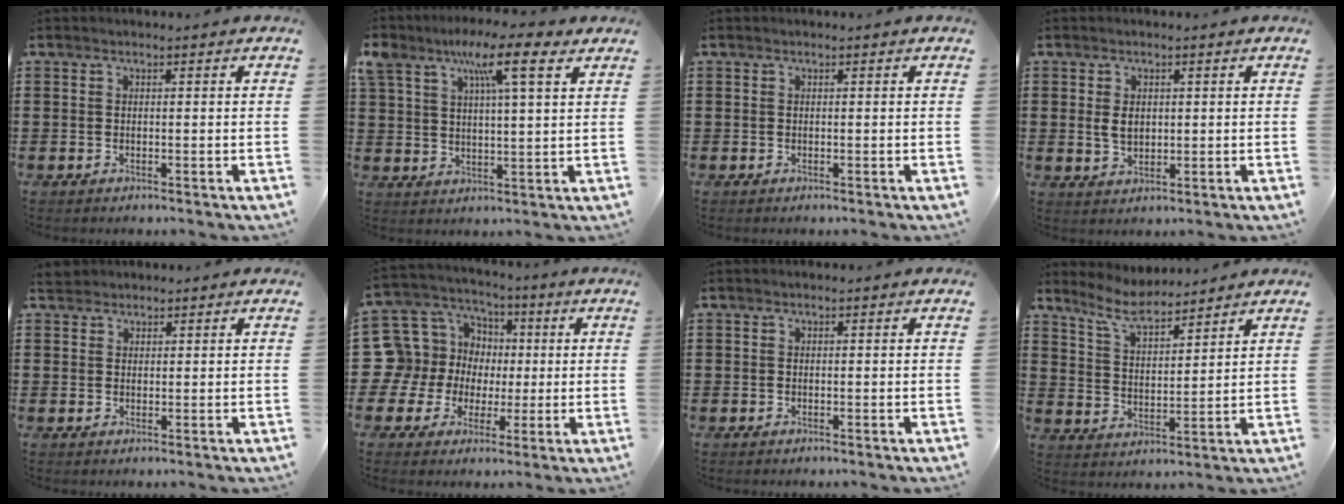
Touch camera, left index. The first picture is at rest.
{"total": 10.0, "force": [6.3, 2.8, 7.2], "torque": [-0.134, -0.004, 0.105]}
{"total": 0.0}
{"total": 2.9, "force": [0.5, 1.9, 2.1], "torque": [-0.037, 0.004, 0.007]}
{"total": 2.2, "force": [1.8, 1.3, 0.0], "torque": [0.000, 0.006, 0.033]}
{"total": 10.0, "force": [-0.1, 9.9, 1.0], "torque": [-0.097, -0.014, 0.003]}
{"total": 0.0}
{"total": 6.2, "force": [5.6, 1.2, 2.4], "torque": [-0.068, -0.018, 0.099]}